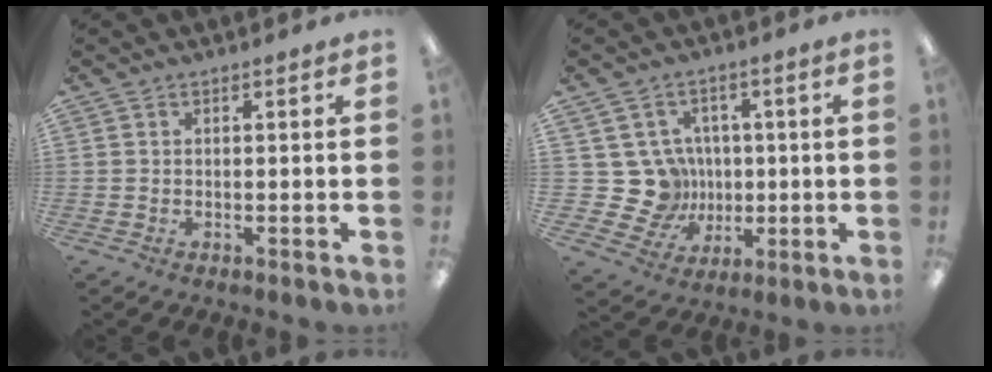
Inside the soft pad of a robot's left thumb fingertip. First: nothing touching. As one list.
[{"total": 11.9, "force": [0.5, 11.4, 3.6], "torque": [-0.090, -0.009, 0.019]}]